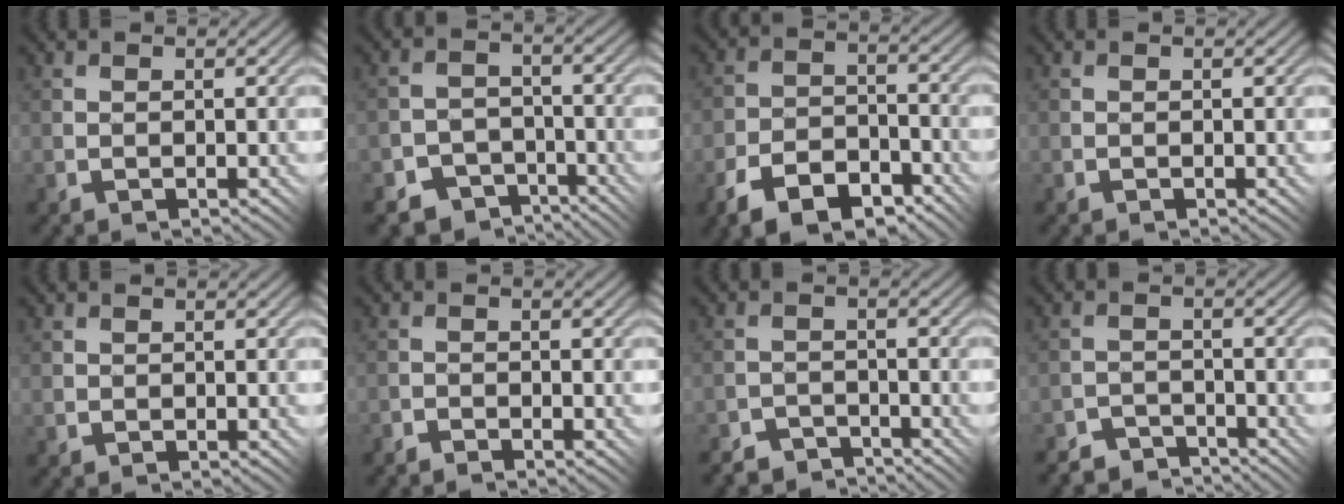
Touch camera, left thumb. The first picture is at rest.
{"total": 5.6, "force": [-4.1, 3.5, 1.3], "torque": [-0.018, -0.002, -0.072]}
{"total": 8.5, "force": [-6.0, 4.0, 4.5], "torque": [-0.090, -0.005, -0.116]}
{"total": 0.0}
{"total": 0.7, "force": [0.2, 0.6, 0.0], "torque": [-0.002, -0.002, 0.005]}
{"total": 1.6, "force": [-1.5, 0.2, 0.3], "torque": [-0.003, 0.008, -0.031]}
{"total": 3.7, "force": [-3.6, 0.8, -0.1], "torque": [0.009, 0.009, -0.068]}
{"total": 4.1, "force": [-4.0, 0.8, 0.1], "torque": [0.005, 0.009, -0.076]}